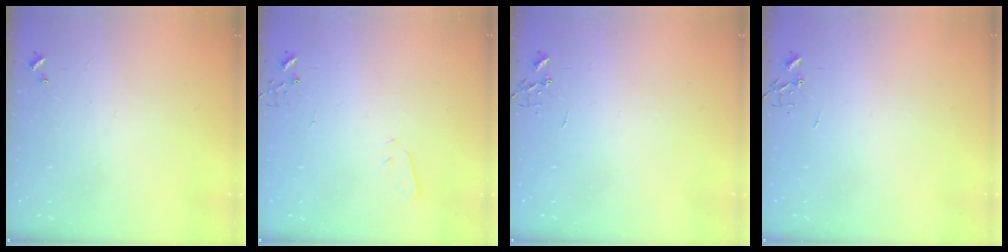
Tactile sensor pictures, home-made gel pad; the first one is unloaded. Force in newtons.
{"total": 3.2, "press": 3.1, "slide": 0.8}
{"total": 0.0}
{"total": 0.0}